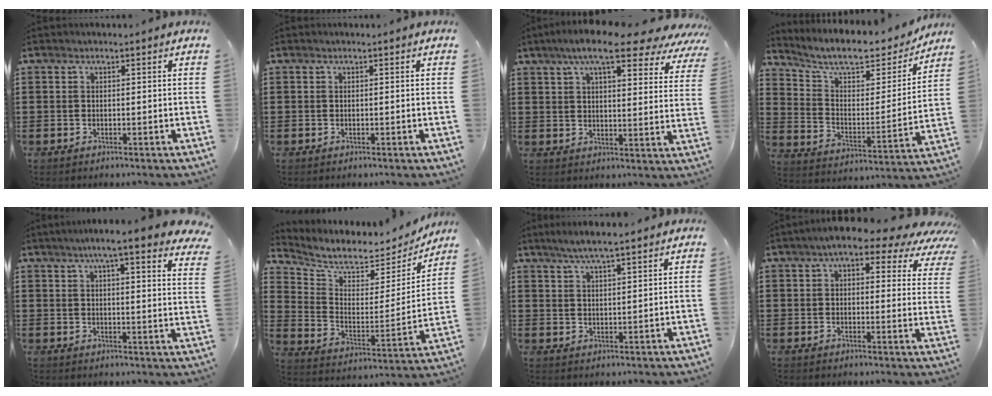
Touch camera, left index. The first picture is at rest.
{"total": 0.0}
{"total": 11.0, "force": [8.0, 2.2, 7.2], "torque": [-0.136, -0.021, 0.135]}
{"total": 9.0, "force": [7.9, 1.8, 4.1], "torque": [-0.106, -0.047, 0.132]}
{"total": 6.2, "force": [5.0, 0.0, 3.8], "torque": [-0.082, -0.015, 0.082]}
{"total": 5.8, "force": [5.5, 1.2, 1.4], "torque": [-0.061, -0.049, 0.092]}
{"total": 4.4, "force": [3.5, 0.2, 2.6], "torque": [-0.058, -0.003, 0.062]}
{"total": 7.3, "force": [5.3, 2.1, 4.6], "torque": [-0.083, -0.019, 0.086]}